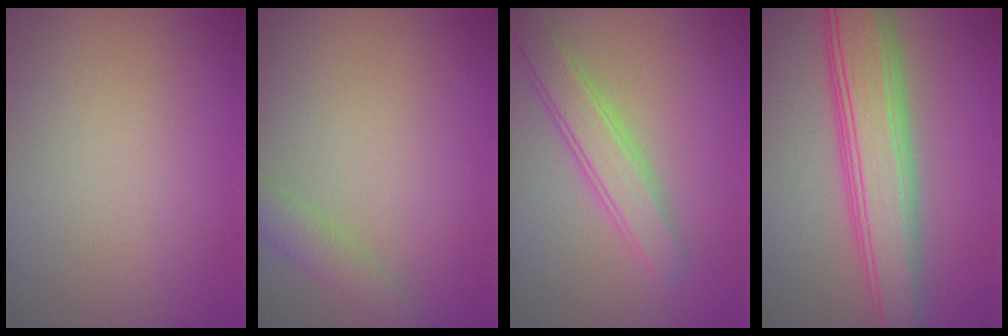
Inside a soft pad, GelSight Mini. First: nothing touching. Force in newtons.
{"total": 2.3, "press": 2.3, "slide": 0.1}
{"total": 3.7, "press": 3.7, "slide": 0.2}
{"total": 6.6, "press": 6.6, "slide": 0.1}